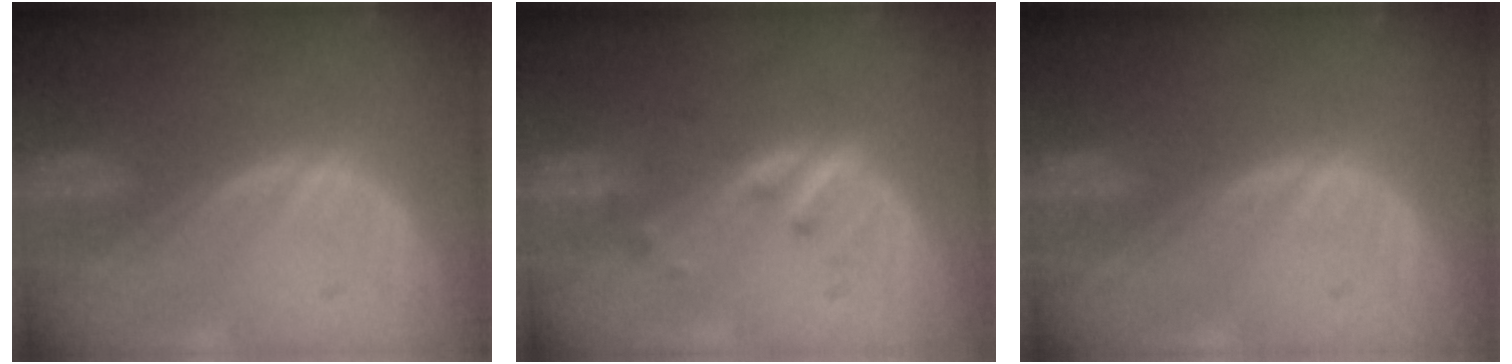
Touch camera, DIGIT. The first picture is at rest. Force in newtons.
{"total": 2.8, "press": 2.6, "slide": 1.2}
{"total": 0.0}